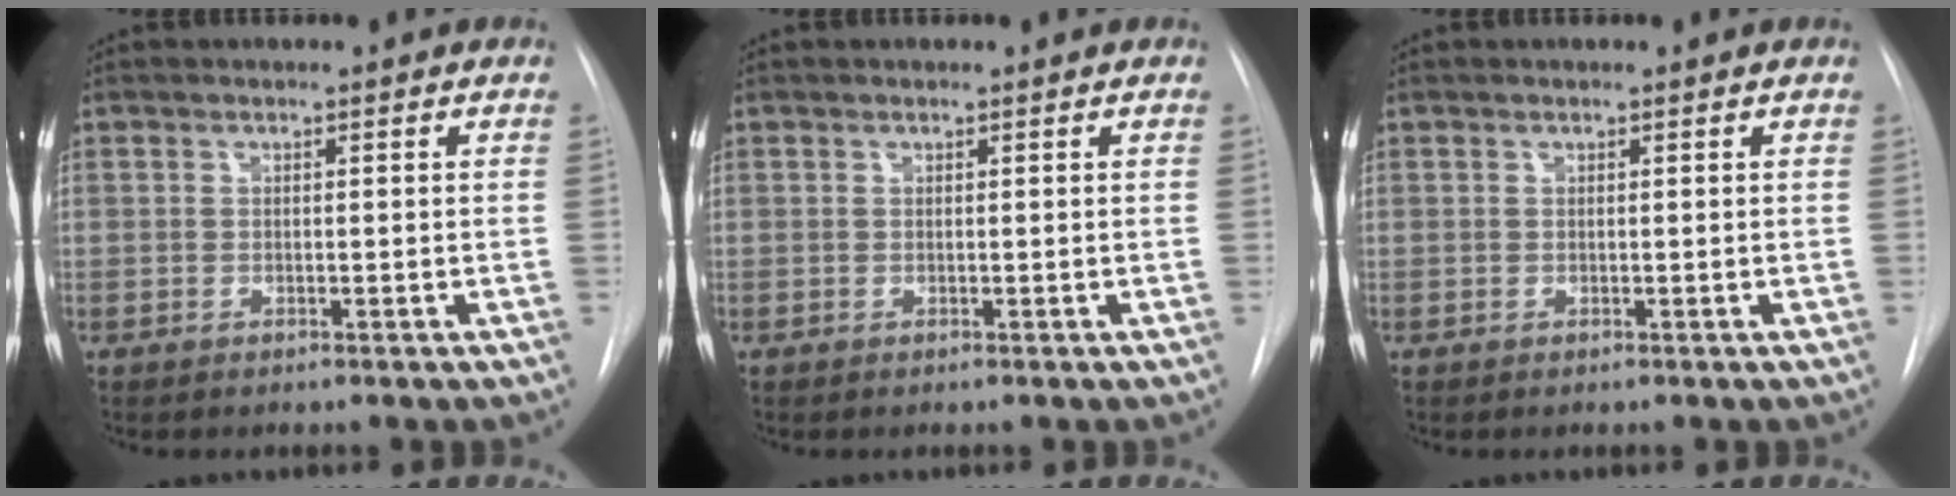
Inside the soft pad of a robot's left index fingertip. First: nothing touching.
{"total": 0.0}
{"total": 0.0}